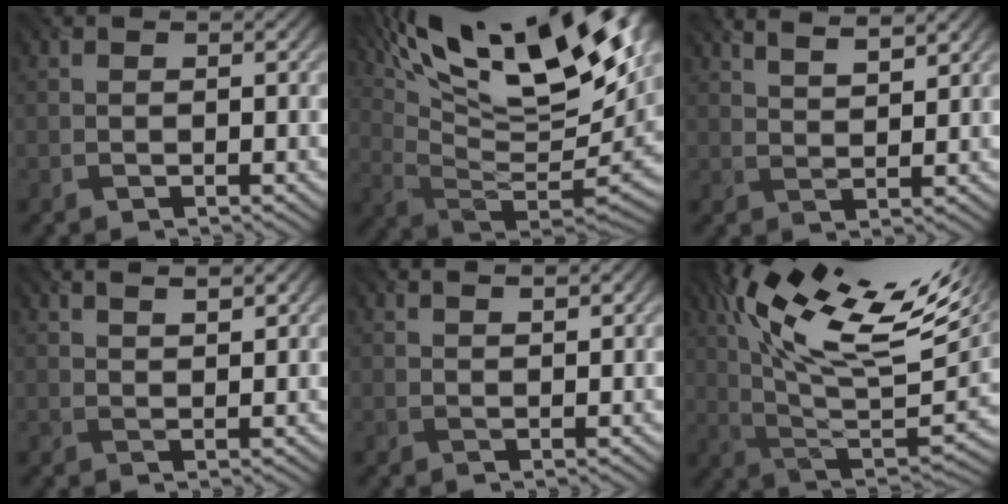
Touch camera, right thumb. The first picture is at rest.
{"total": 22.0, "force": [12.2, 7.2, 16.8], "torque": [-0.265, 0.034, 0.190]}
{"total": 4.7, "force": [3.6, 0.8, 2.8], "torque": [-0.044, 0.005, 0.065]}
{"total": 2.7, "force": [2.1, 0.4, 1.7], "torque": [-0.028, 0.003, 0.041]}
{"total": 1.6, "force": [1.3, 0.1, 0.9], "torque": [-0.021, 0.000, 0.027]}
{"total": 20.2, "force": [9.9, 6.0, 16.6], "torque": [-0.321, 0.033, 0.160]}